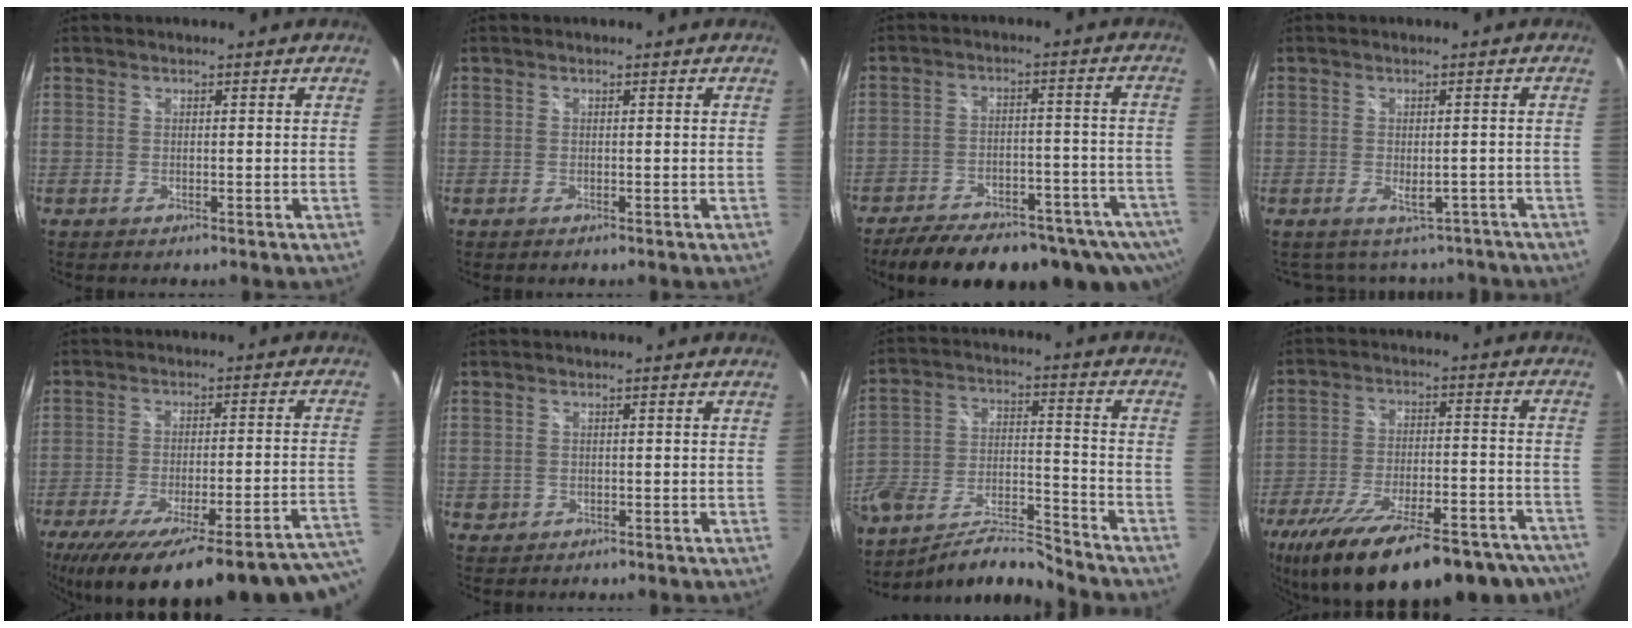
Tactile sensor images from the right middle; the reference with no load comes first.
{"total": 0.0}
{"total": 22.5, "force": [-17.1, 8.0, 12.1], "torque": [-0.215, -0.039, -0.223]}
{"total": 6.6, "force": [-5.2, 3.5, 2.0], "torque": [-0.021, 0.003, -0.056]}
{"total": 31.5, "force": [-25.5, 3.7, 18.1], "torque": [-0.232, -0.069, -0.349]}
{"total": 1.3, "force": [-0.2, 1.3, 0.3], "torque": [-0.005, -0.002, -0.002]}
{"total": 13.5, "force": [-9.7, 4.6, 8.2], "torque": [-0.168, -0.021, -0.176]}
{"total": 31.0, "force": [-24.6, 9.8, 16.2], "torque": [-0.284, -0.036, -0.338]}